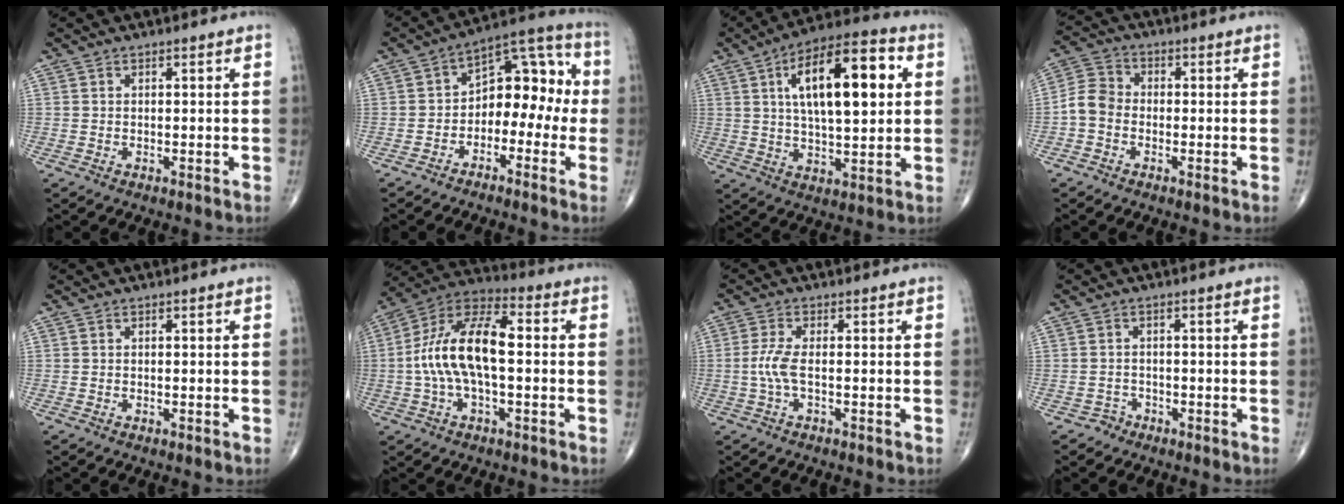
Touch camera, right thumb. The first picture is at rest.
{"total": 12.3, "force": [-2.1, 7.9, 9.2], "torque": [-0.088, 0.055, -0.046]}
{"total": 18.8, "force": [4.7, 7.3, 16.7], "torque": [-0.250, 0.007, 0.070]}
{"total": 5.5, "force": [-1.5, 4.5, 2.9], "torque": [-0.046, 0.018, -0.043]}
{"total": 0.0}
{"total": 15.5, "force": [-0.3, 7.1, 13.8], "torque": [-0.268, 0.044, -0.012]}
{"total": 3.7, "force": [-0.6, 1.0, 3.6], "torque": [-0.096, 0.000, -0.016]}
{"total": 1.7, "force": [-1.2, 1.2, -0.3], "torque": [0.013, 0.006, -0.026]}